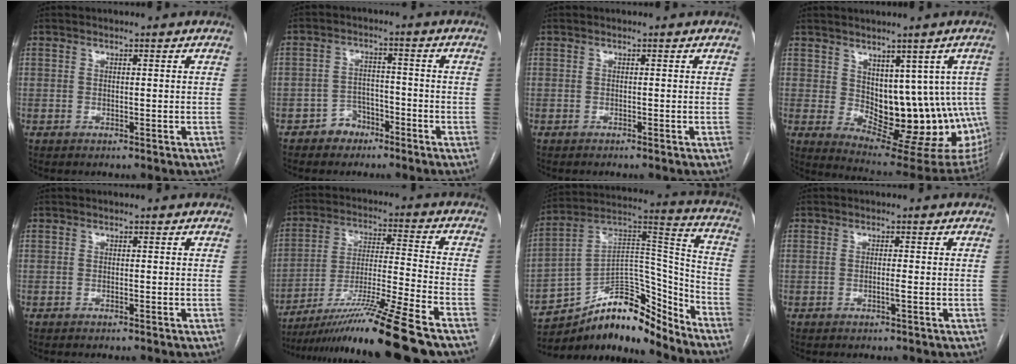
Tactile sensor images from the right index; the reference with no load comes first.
{"total": 4.4, "force": [-3.0, 3.1, 0.8], "torque": [-0.005, 0.015, -0.048]}
{"total": 0.0}
{"total": 17.2, "force": [-1.0, 8.8, 14.8], "torque": [-0.139, -0.001, 0.010]}
{"total": 0.0}
{"total": 18.8, "force": [-14.9, -1.8, 11.4], "torque": [-0.193, -0.029, -0.255]}
{"total": 19.4, "force": [-15.4, 6.7, 9.6], "torque": [-0.161, 0.062, -0.257]}
{"total": 1.0, "force": [-0.3, 0.0, 0.9], "torque": [-0.019, 0.001, -0.006]}